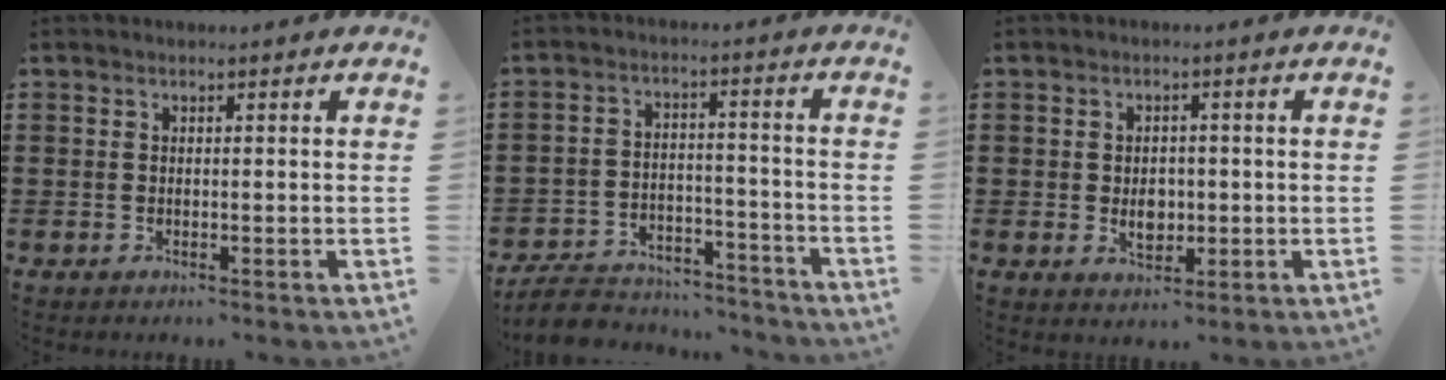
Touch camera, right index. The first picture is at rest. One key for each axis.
{"total": 7.2, "fx": -6.8, "fy": 1.7, "fz": 1.7, "tx": -0.039, "ty": 0.016, "tz": -0.135}
{"total": 3.5, "fx": -0.3, "fy": 2.5, "fz": 2.5, "tx": -0.035, "ty": -0.001, "tz": -0.011}